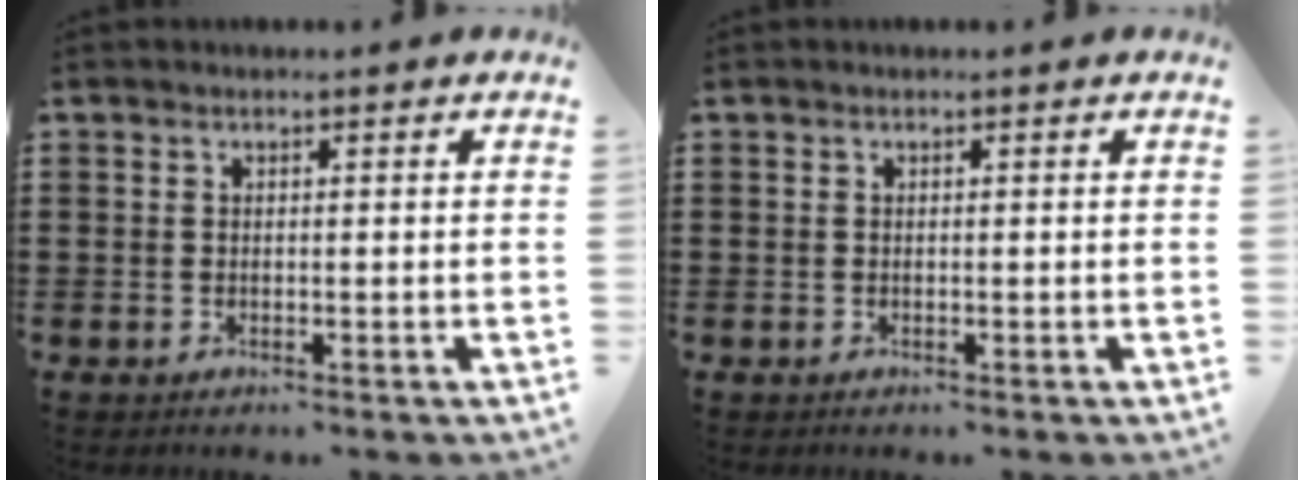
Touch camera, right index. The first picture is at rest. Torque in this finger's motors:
{"motor_torque": [0.49, 0.99, 0.00, 0.00]}